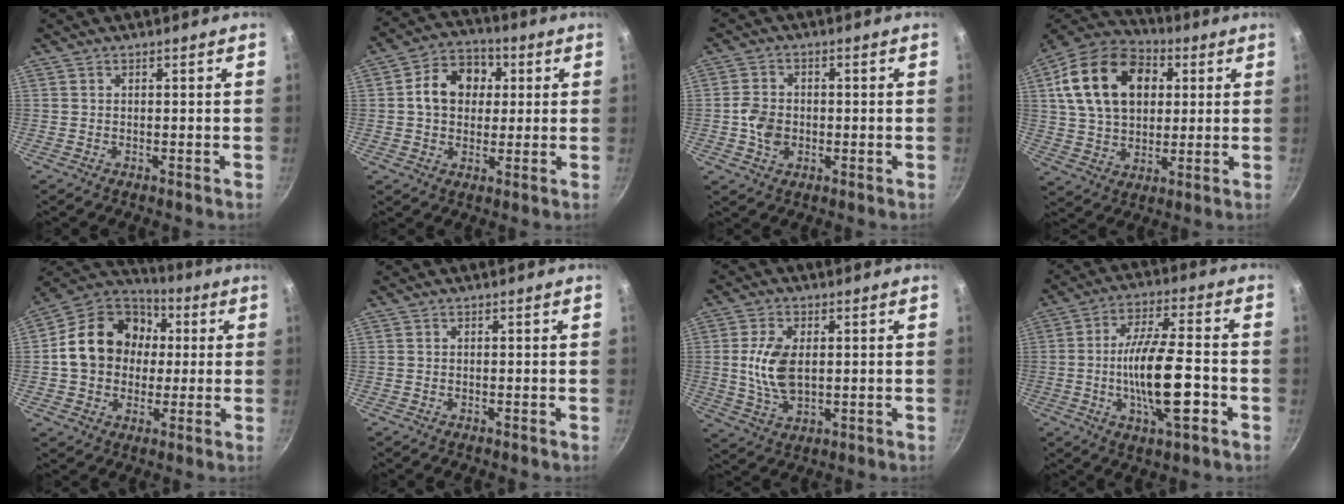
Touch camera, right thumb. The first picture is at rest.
{"total": 11.1, "force": [1.9, 8.8, 6.5], "torque": [-0.073, 0.018, 0.017]}
{"total": 5.7, "force": [-0.8, 4.4, 3.5], "torque": [-0.059, 0.010, -0.019]}
{"total": 20.8, "force": [5.4, 14.5, 13.9], "torque": [-0.224, 0.009, 0.087]}
{"total": 18.5, "force": [2.0, 15.0, 10.6], "torque": [-0.154, 0.032, 0.022]}
{"total": 0.0}
{"total": 9.1, "force": [0.9, 5.3, 7.4], "torque": [-0.141, -0.008, 0.020]}
{"total": 17.1, "force": [-4.1, 4.9, 15.9], "torque": [-0.284, 0.024, -0.081]}